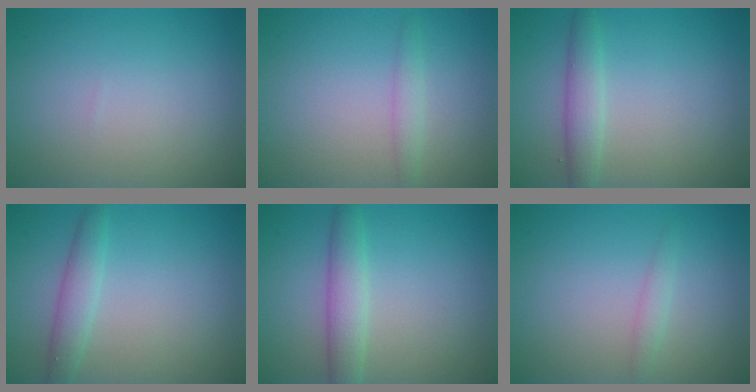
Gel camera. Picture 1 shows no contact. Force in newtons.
{"total": 1.3, "press": 1.3, "slide": 0.1}
{"total": 2.4, "press": 2.4, "slide": 0.1}
{"total": 2.3, "press": 2.3, "slide": 0.1}
{"total": 2.9, "press": 2.9, "slide": 0.0}
{"total": 1.0, "press": 1.0, "slide": 0.0}